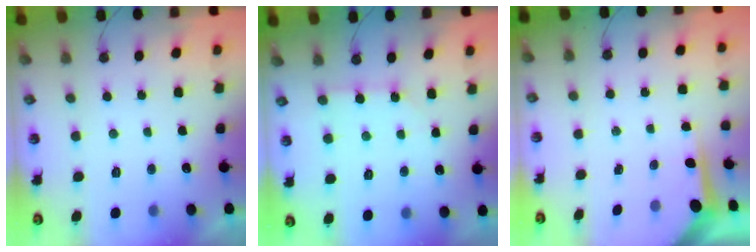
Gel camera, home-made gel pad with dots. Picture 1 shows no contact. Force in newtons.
{"total": 2.8, "press": 2.8, "slide": 0.2}
{"total": 4.0, "press": 4.0, "slide": 0.3}